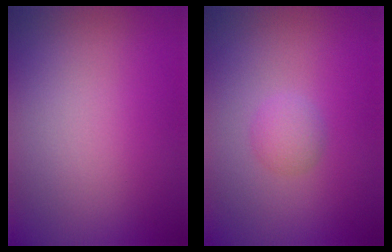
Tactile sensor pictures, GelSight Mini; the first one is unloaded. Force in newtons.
{"total": 1.5, "press": 1.5, "slide": 0.1}